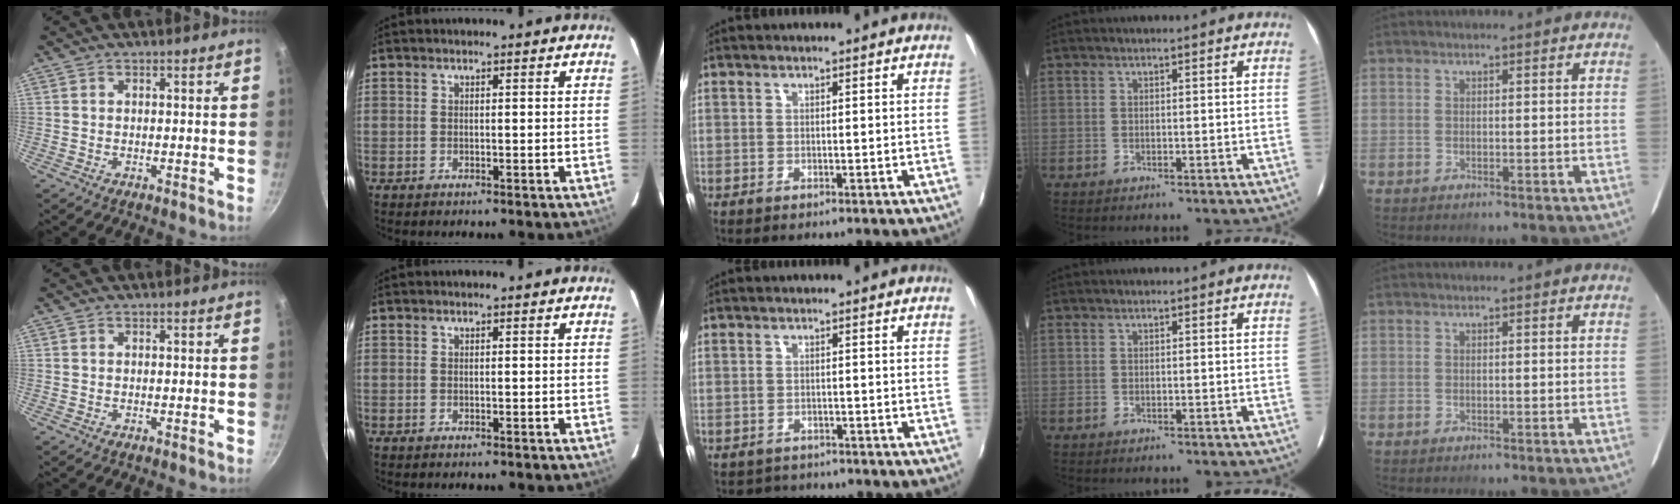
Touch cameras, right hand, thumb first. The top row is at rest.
{"middle": {"total": 2.8, "force": [-2.3, 1.6, 0.0], "torque": [-0.010, -0.003, -0.037]}}